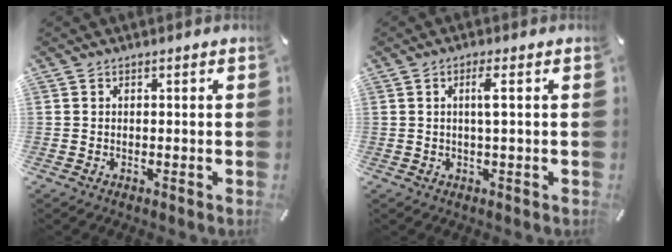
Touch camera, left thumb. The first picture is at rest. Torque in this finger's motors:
{"motor_torque": [0.14, -0.25, 0.15, 0.17, 0.04]}